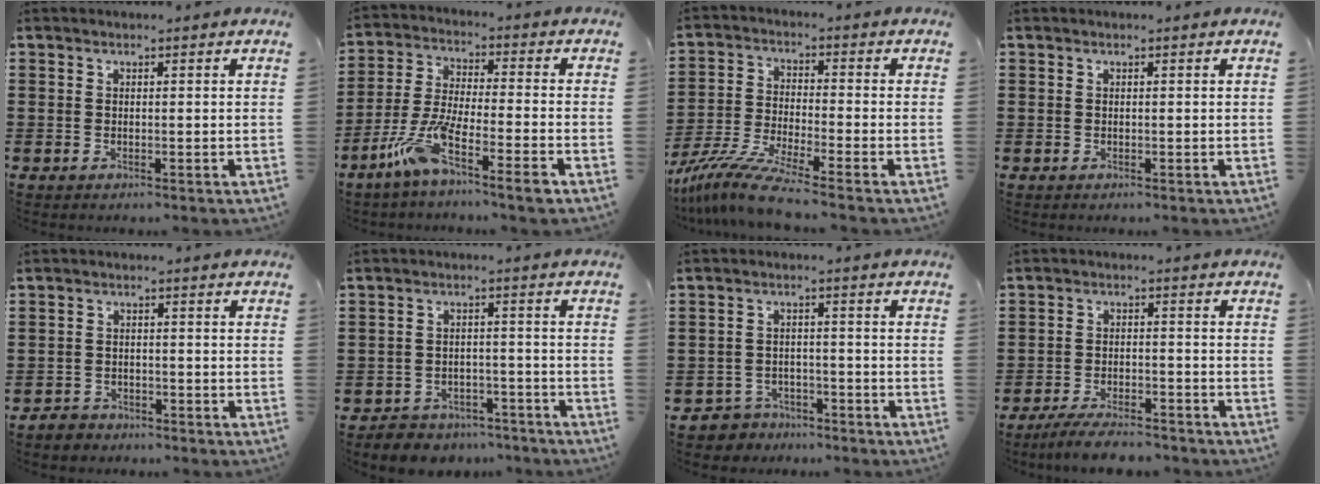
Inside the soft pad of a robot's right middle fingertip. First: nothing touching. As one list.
[{"total": 9.5, "force": [-6.1, 1.3, 7.1], "torque": [-0.163, -0.008, -0.122]}, {"total": 8.3, "force": [-6.9, 0.3, 4.6], "torque": [-0.109, -0.012, -0.138]}, {"total": 0.0}, {"total": 2.1, "force": [-1.9, 0.7, -0.2], "torque": [-0.004, 0.003, -0.044]}, {"total": 4.0, "force": [-3.9, 1.0, -0.2], "torque": [-0.003, 0.005, -0.084]}, {"total": 3.2, "force": [-3.0, 1.1, -0.1], "torque": [-0.016, 0.000, -0.068]}, {"total": 4.9, "force": [-4.6, 0.6, 1.5], "torque": [-0.031, 0.000, -0.091]}]